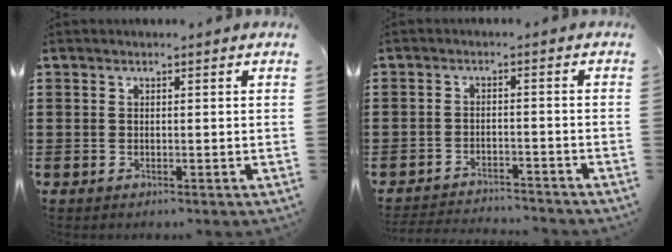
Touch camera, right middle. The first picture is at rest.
{"total": 3.0, "force": [-3.0, 0.2, 0.1], "torque": [-0.007, 0.001, -0.064]}